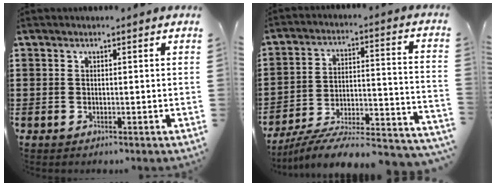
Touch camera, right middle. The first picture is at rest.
{"total": 6.4, "force": [-5.9, 0.4, 2.5], "torque": [-0.039, -0.008, -0.119]}